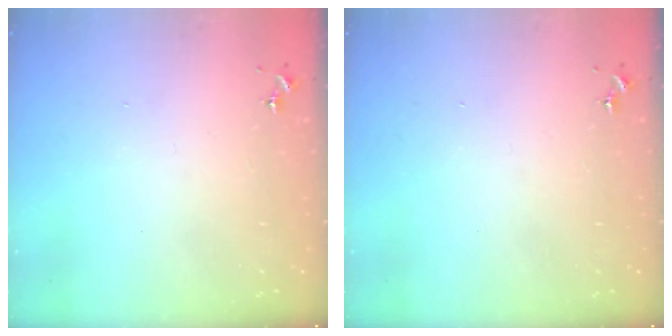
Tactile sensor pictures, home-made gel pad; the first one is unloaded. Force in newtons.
{"total": 0.0}